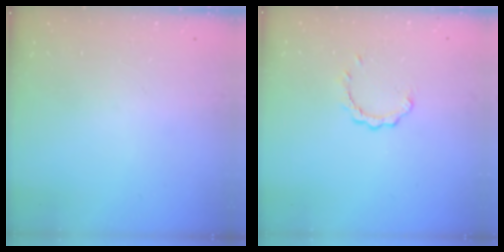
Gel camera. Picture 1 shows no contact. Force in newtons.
{"total": 2.6, "press": 2.6, "slide": 0.3}